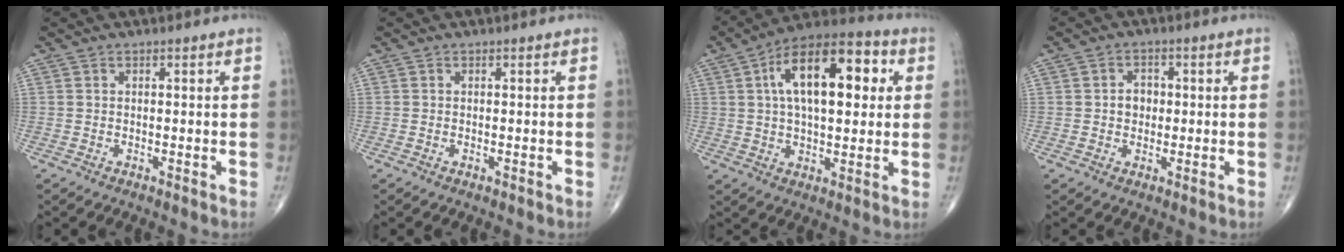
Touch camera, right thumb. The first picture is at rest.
{"total": 0.0}
{"total": 18.9, "force": [4.6, 9.0, 16.0], "torque": [-0.232, 0.021, 0.064]}
{"total": 3.3, "force": [0.0, 2.8, 1.8], "torque": [-0.012, 0.006, -0.003]}